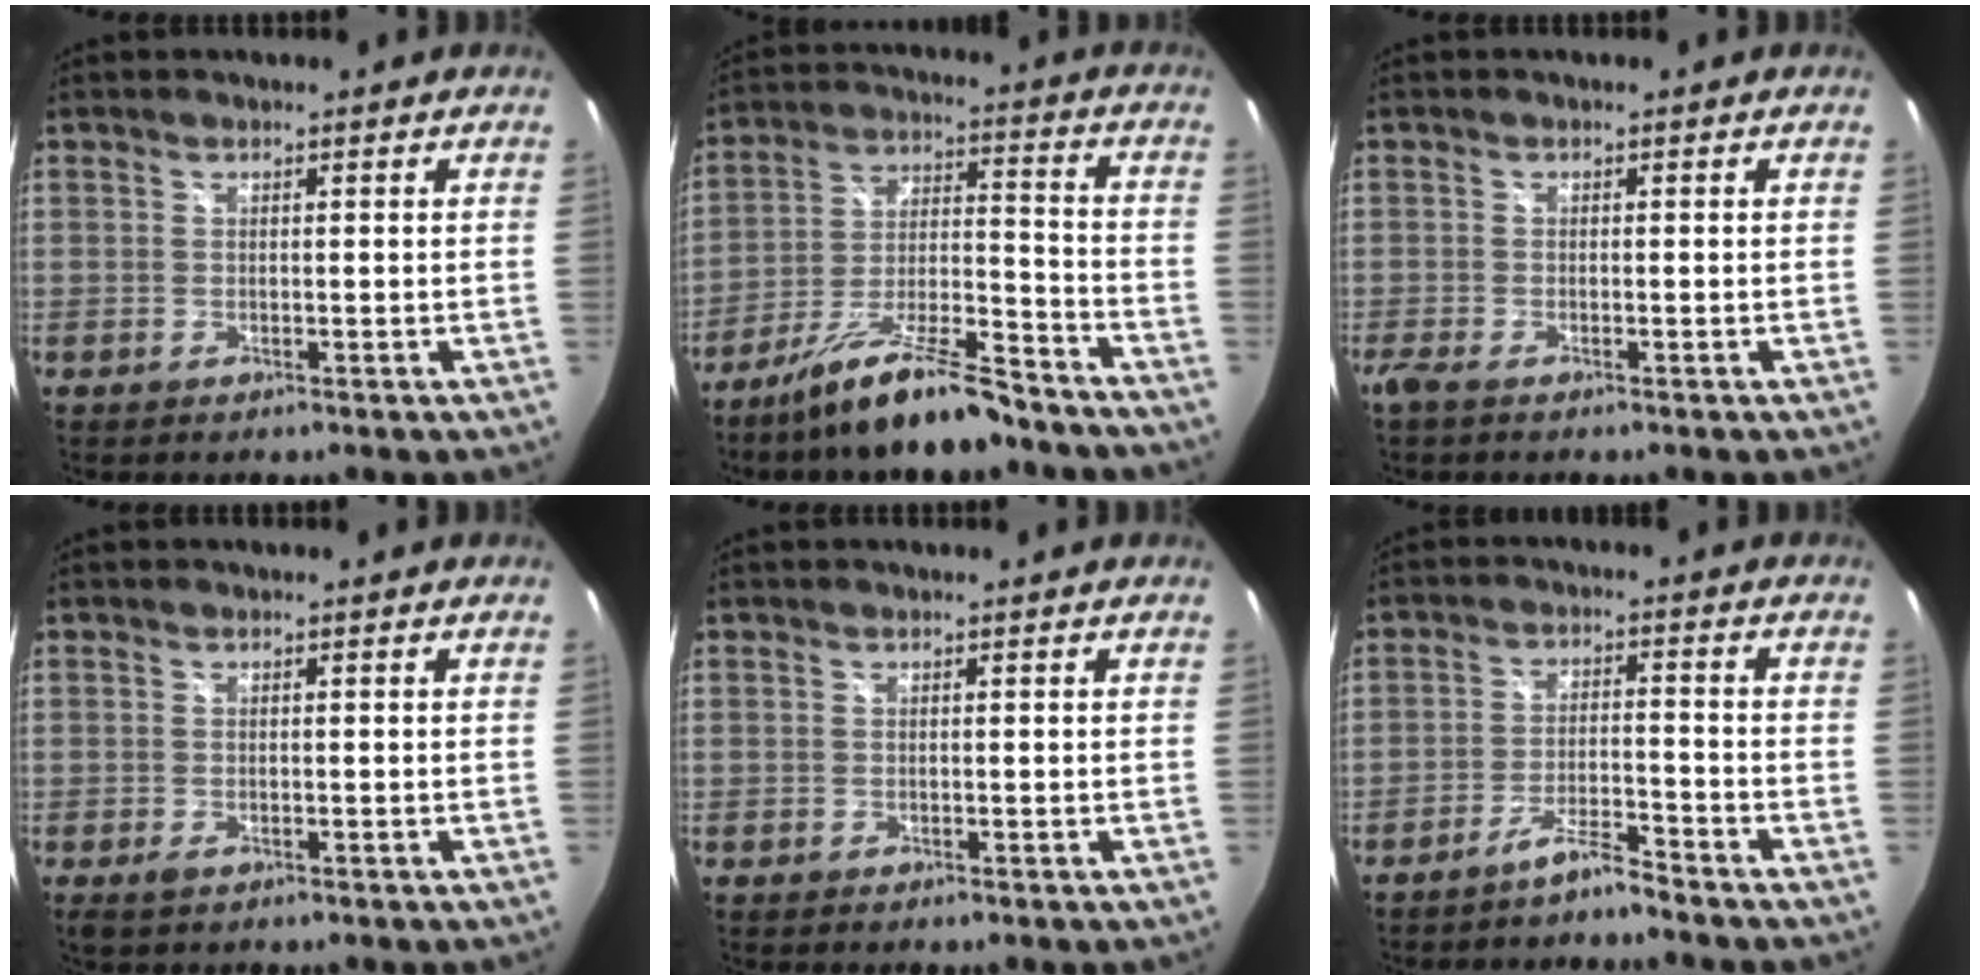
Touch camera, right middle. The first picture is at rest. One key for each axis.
{"total": 15.0, "fx": -12.0, "fy": 2.6, "fz": 8.6, "tx": -0.168, "ty": -0.006, "tz": -0.204}
{"total": 1.7, "fx": -1.3, "fy": 0.2, "fz": 1.1, "tx": -0.026, "ty": -0.006, "tz": -0.028}
{"total": 1.6, "fx": -0.9, "fy": 0.9, "fz": 0.9, "tx": -0.018, "ty": -0.006, "tz": -0.015}
{"total": 0.0}
{"total": 4.3, "fx": -4.1, "fy": -0.2, "fz": 1.3, "tx": -0.041, "ty": 0.008, "tz": -0.073}